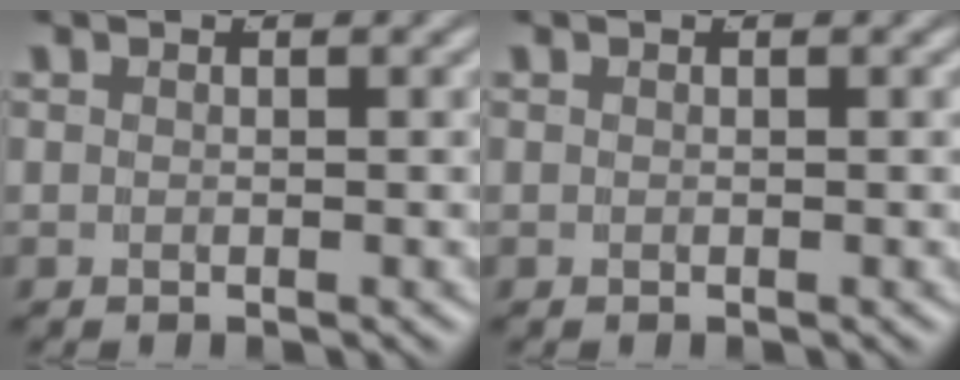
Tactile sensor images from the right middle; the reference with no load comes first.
{"total": 0.0}